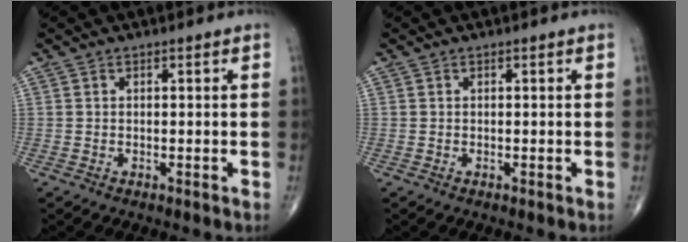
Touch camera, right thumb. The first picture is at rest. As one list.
[{"total": 0.0}]